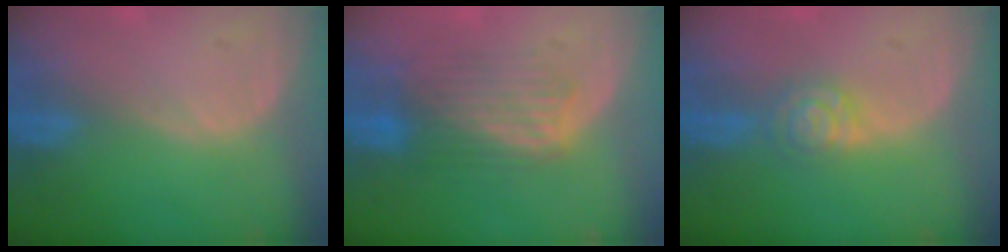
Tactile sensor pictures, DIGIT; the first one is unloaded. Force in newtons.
{"total": 6.3, "press": 6.3, "slide": 0.5}
{"total": 4.7, "press": 4.0, "slide": 2.5}